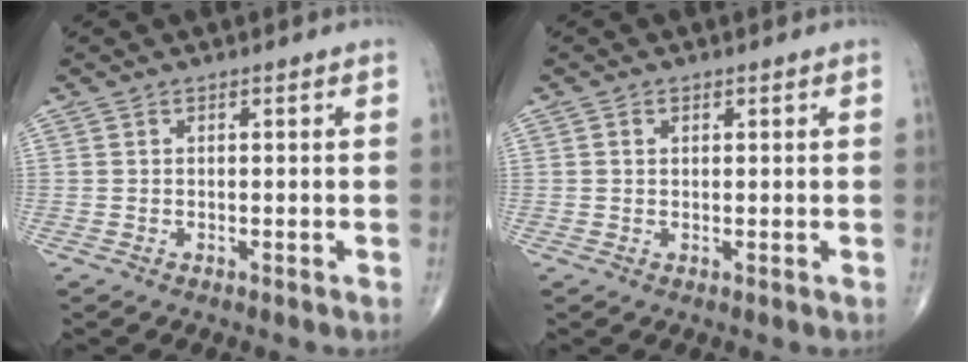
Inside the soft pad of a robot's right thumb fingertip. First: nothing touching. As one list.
[{"total": 1.1, "force": [0.3, 0.8, 0.6], "torque": [-0.009, 0.000, 0.005]}]